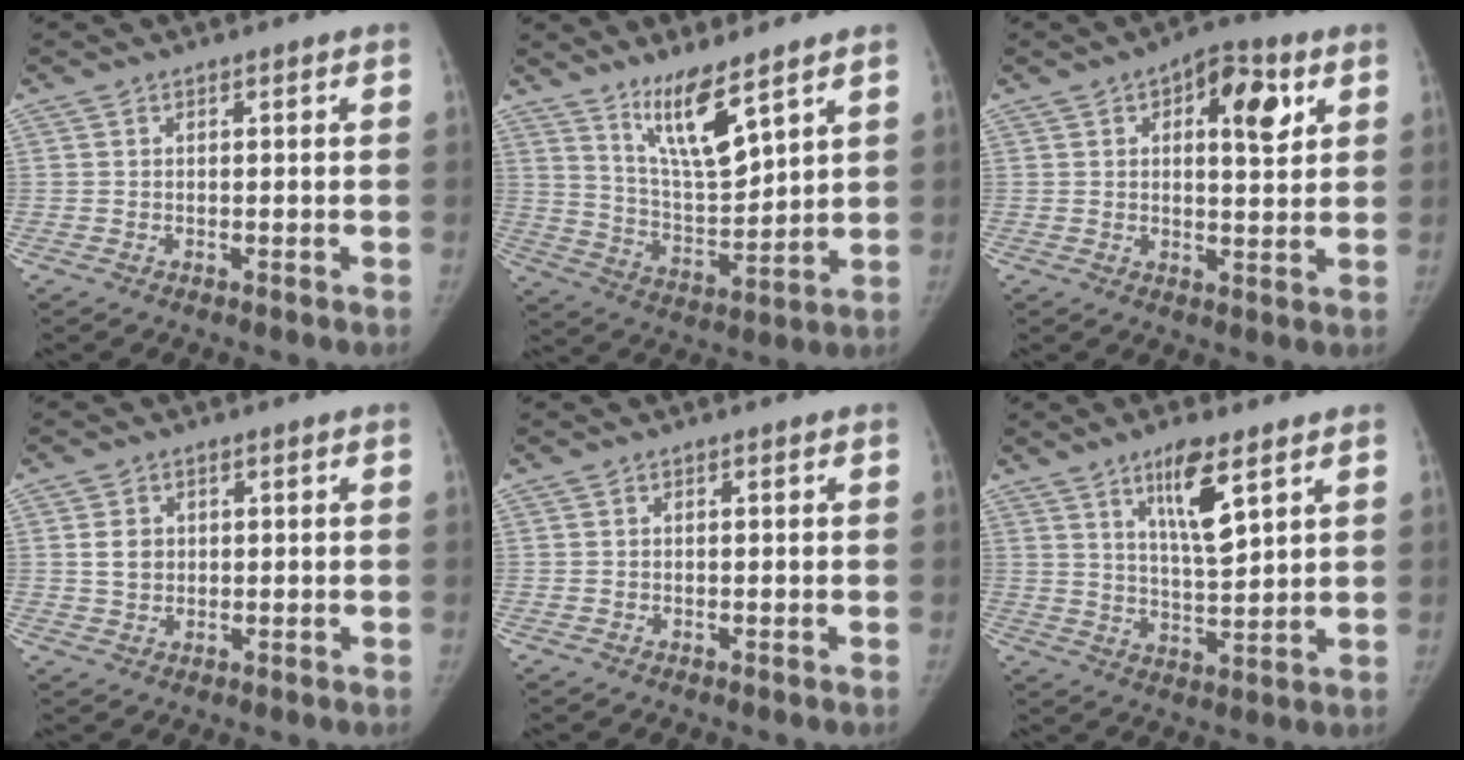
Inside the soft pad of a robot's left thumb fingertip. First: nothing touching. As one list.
[{"total": 11.2, "force": [7.7, 2.2, 7.8], "torque": [-0.132, -0.065, 0.156]}, {"total": 10.1, "force": [3.9, 4.6, 8.1], "torque": [-0.082, -0.008, 0.049]}, {"total": 3.4, "force": [0.6, 2.8, 1.8], "torque": [-0.018, 0.000, 0.014]}, {"total": 0.0}, {"total": 9.6, "force": [5.3, 2.3, 7.7], "torque": [-0.126, -0.035, 0.097]}]